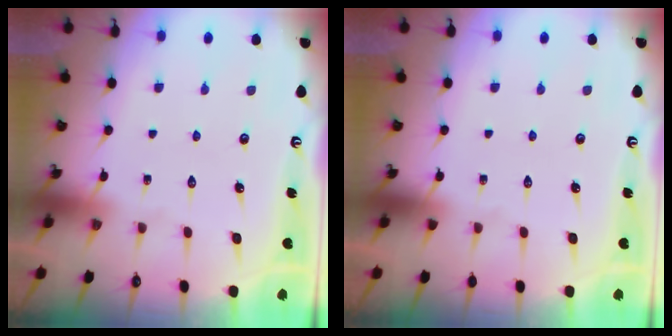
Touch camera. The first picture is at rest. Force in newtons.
{"total": 0.0}